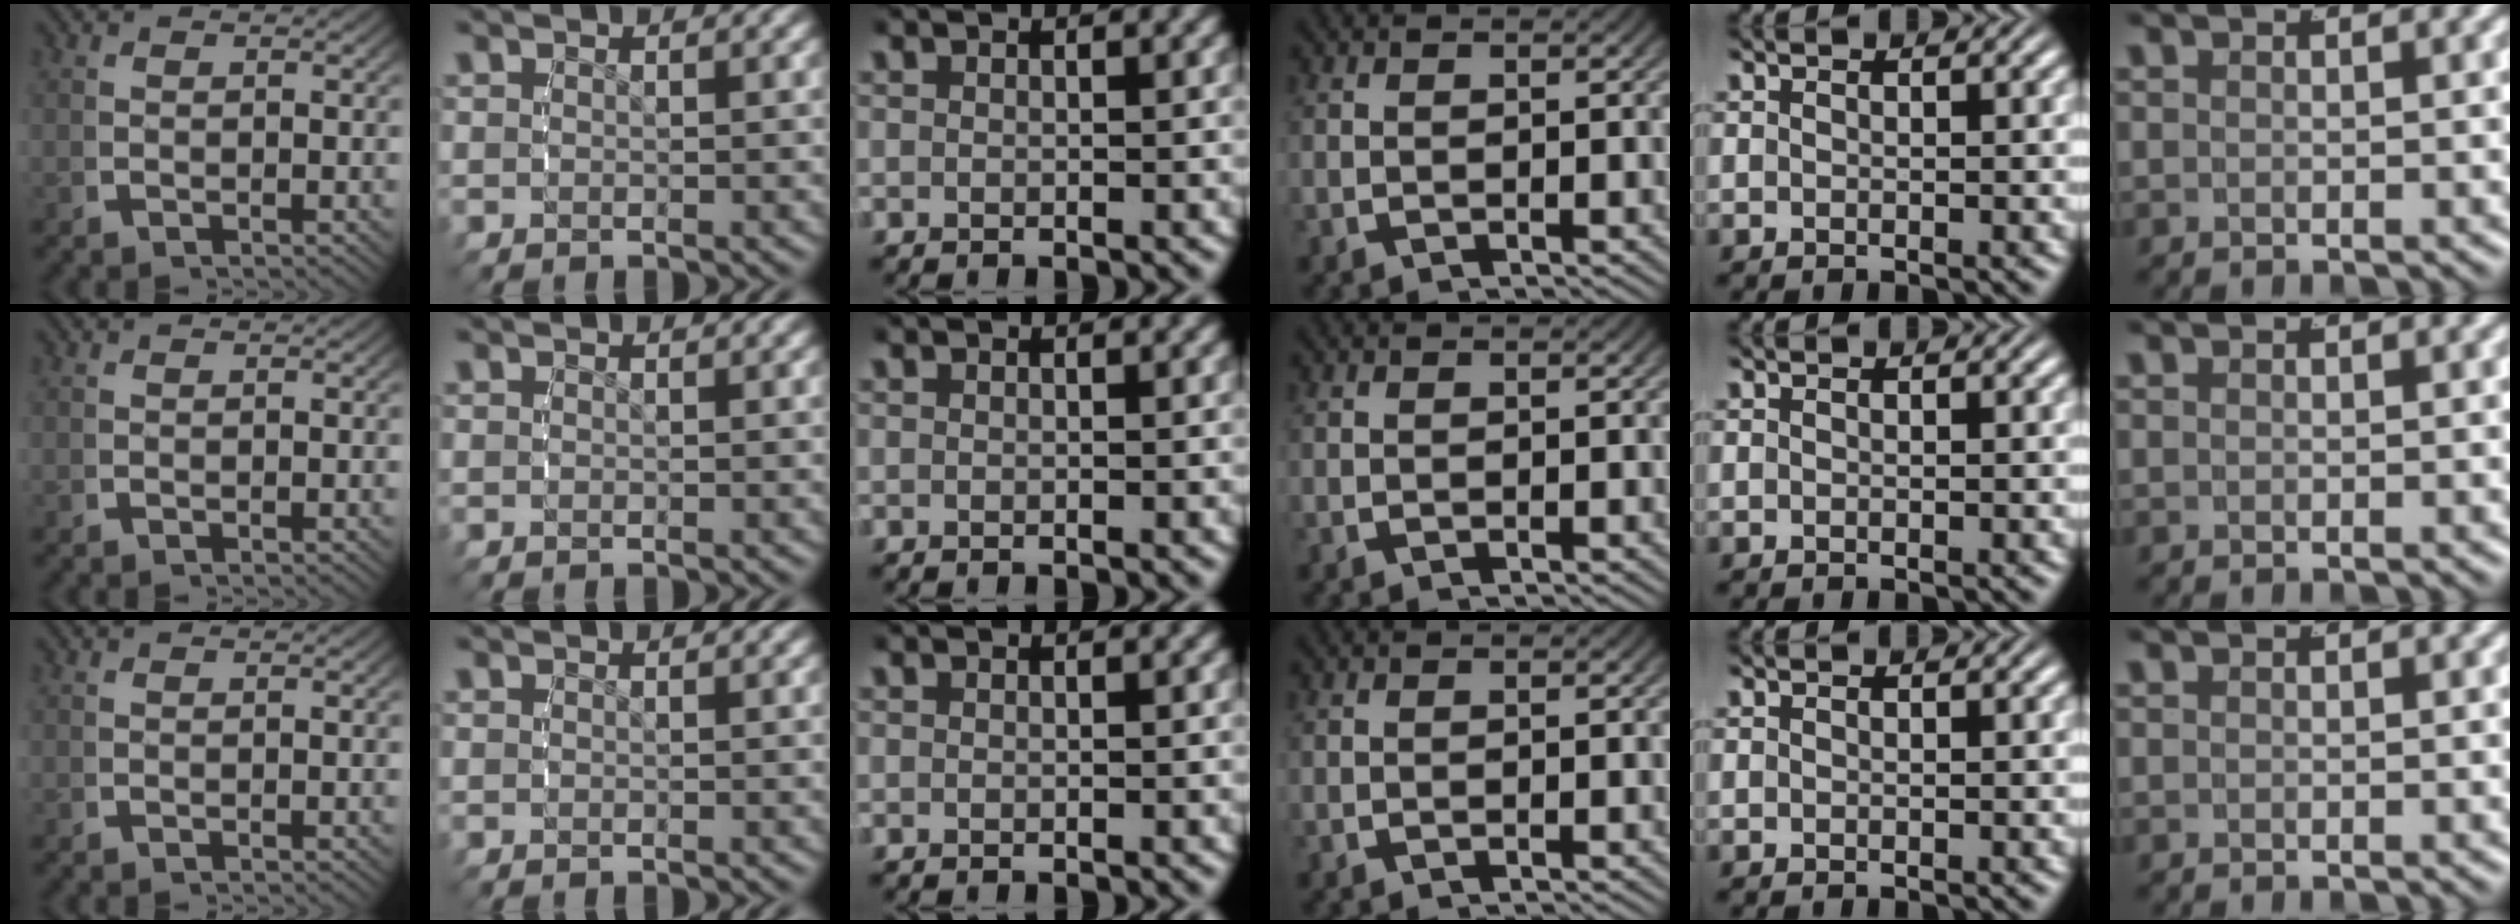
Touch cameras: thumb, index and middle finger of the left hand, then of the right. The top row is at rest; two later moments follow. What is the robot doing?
{"motion": "reach", "object": "sponge"}